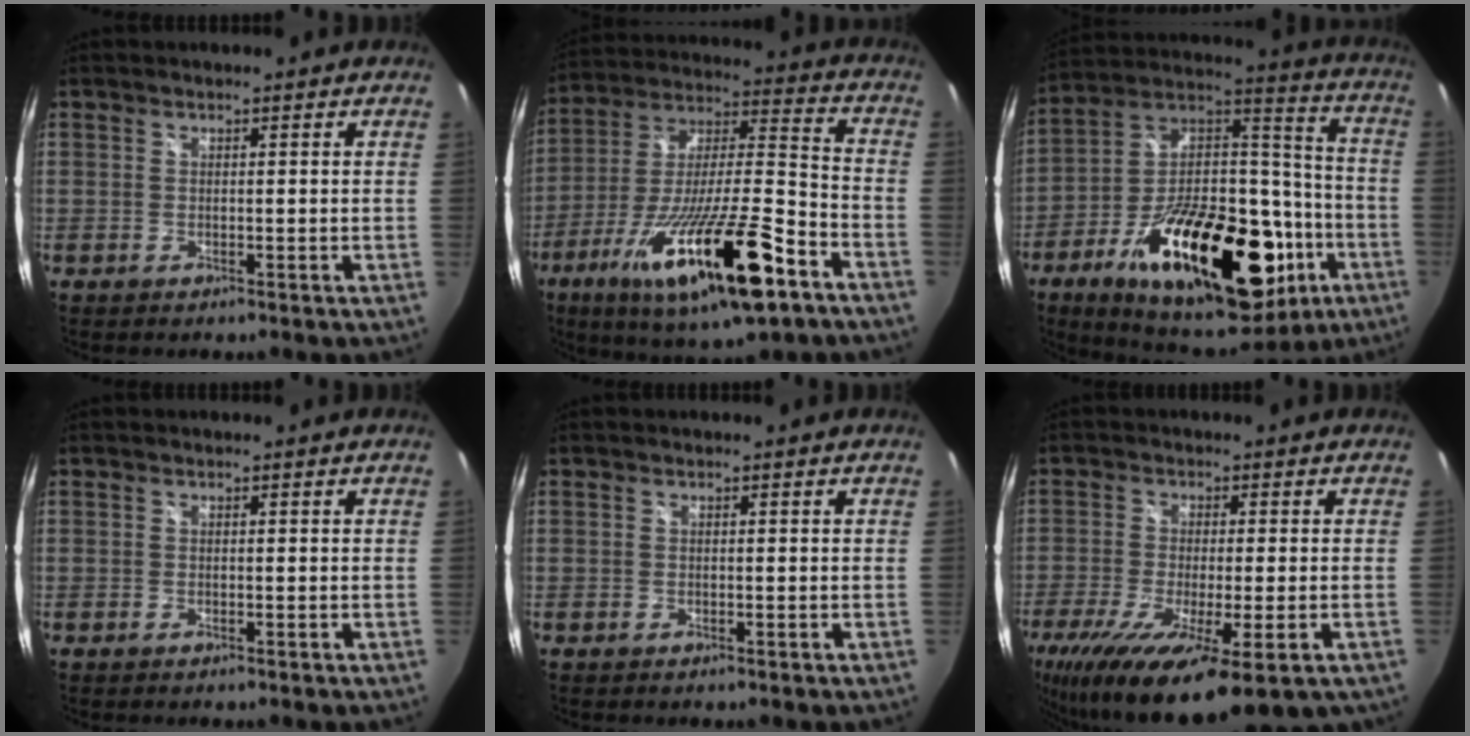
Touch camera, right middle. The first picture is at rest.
{"total": 25.8, "force": [-14.1, 5.5, 20.8], "torque": [-0.371, -0.052, -0.239]}
{"total": 33.5, "force": [-13.6, 16.2, 26.0], "torque": [-0.427, 0.018, -0.200]}
{"total": 0.0}
{"total": 0.0}
{"total": 19.1, "force": [-10.9, 4.8, 15.0], "torque": [-0.286, -0.076, -0.166]}